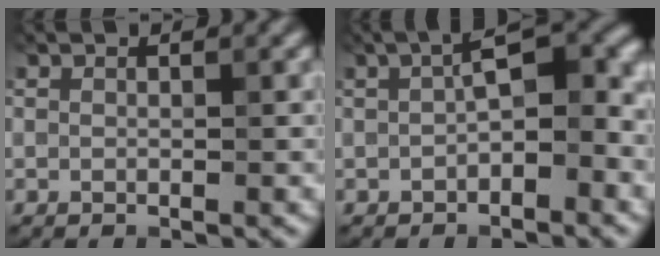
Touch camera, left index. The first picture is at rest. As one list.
[{"total": 6.1, "force": [0.4, 2.5, 5.6], "torque": [-0.081, 0.019, -0.004]}]